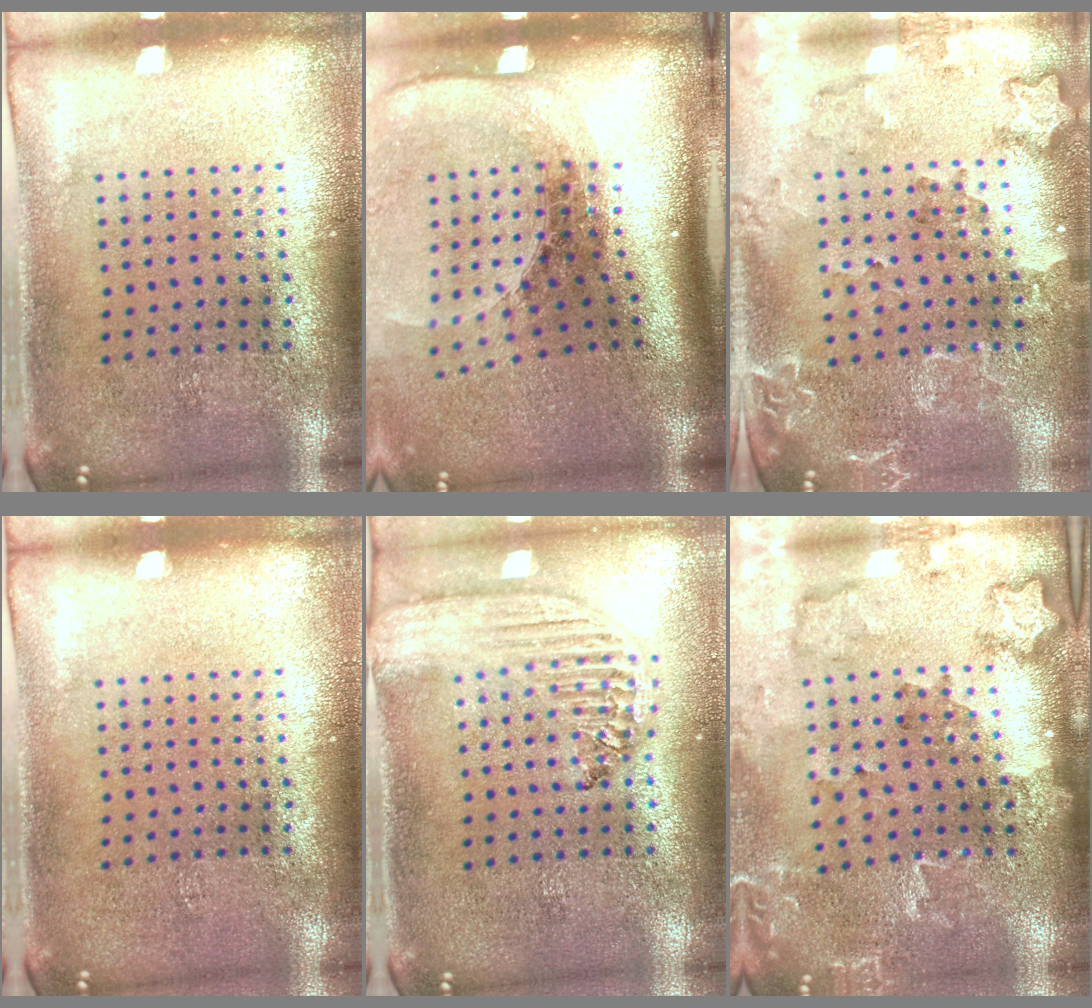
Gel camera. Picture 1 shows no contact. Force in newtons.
{"total": 2.6, "press": 1.9, "slide": 1.8}
{"total": 2.0, "press": 1.9, "slide": 0.7}
{"total": 0.0}
{"total": 2.3, "press": 2.0, "slide": 1.2}
{"total": 1.8, "press": 1.7, "slide": 0.4}